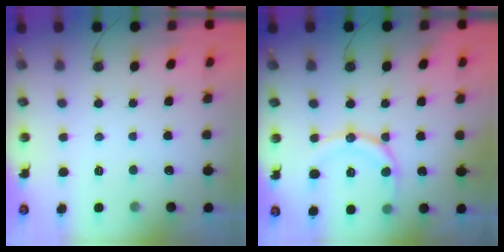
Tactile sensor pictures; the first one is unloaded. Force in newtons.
{"total": 12.3, "press": 12.2, "slide": 1.1}